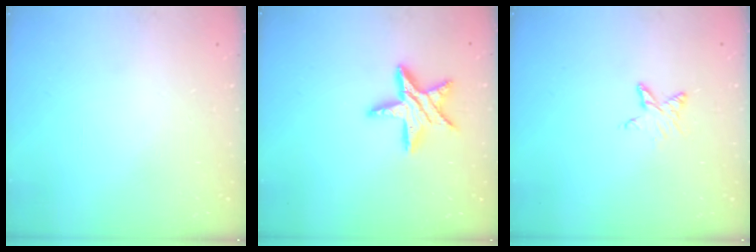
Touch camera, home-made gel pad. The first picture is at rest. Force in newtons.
{"total": 12.1, "press": 12.1, "slide": 0.8}
{"total": 5.9, "press": 5.9, "slide": 0.6}